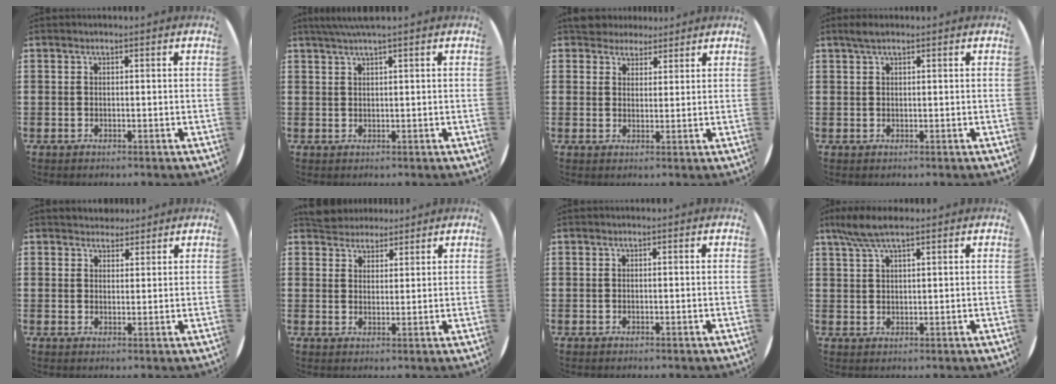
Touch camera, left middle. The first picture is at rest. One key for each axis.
{"total": 2.2, "fx": 1.6, "fy": -0.2, "fz": 1.5, "tx": -0.031, "ty": 0.003, "tz": 0.029}
{"total": 4.0, "fx": 3.6, "fy": 1.6, "fz": 0.1, "tx": -0.005, "ty": -0.004, "tz": 0.068}
{"total": 0.6, "fx": 0.5, "fy": 0.1, "fz": 0.4, "tx": -0.007, "ty": 0.003, "tz": 0.008}
{"total": 2.3, "fx": 2.1, "fy": 0.7, "fz": -0.2, "tx": 0.008, "ty": -0.002, "tz": 0.040}
{"total": 3.8, "fx": 3.6, "fy": 1.2, "fz": -0.1, "tx": -0.008, "ty": -0.003, "tz": 0.070}
{"total": 0.0}
{"total": 4.6, "fx": 3.4, "fy": 0.9, "fz": 3.0, "tx": -0.066, "ty": 0.002, "tz": 0.061}